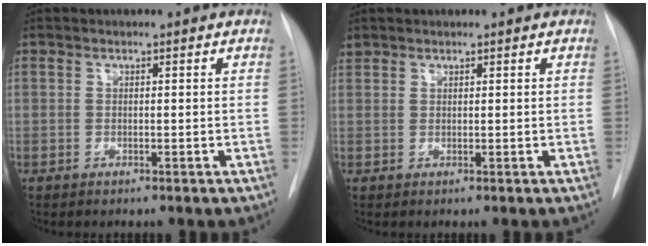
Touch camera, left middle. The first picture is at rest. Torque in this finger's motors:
{"motor_torque": [0.40, -0.42, 0.39, 0.08]}